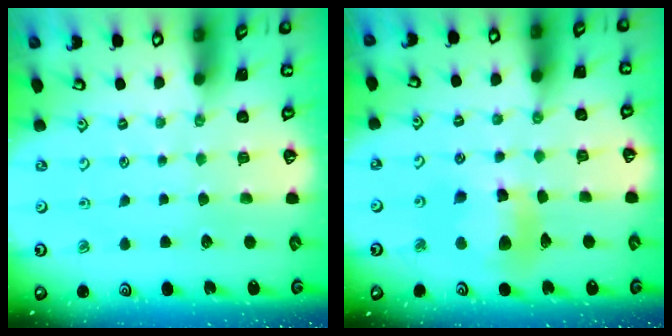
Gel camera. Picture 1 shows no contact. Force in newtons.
{"total": 11.5, "press": 11.4, "slide": 1.5}